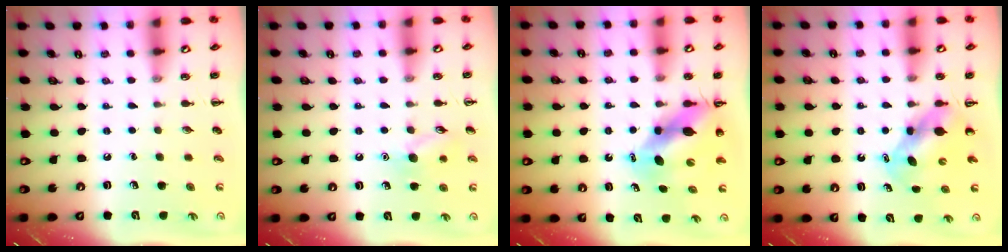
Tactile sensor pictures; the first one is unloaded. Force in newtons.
{"total": 8.7, "press": 8.5, "slide": 1.4}
{"total": 9.3, "press": 9.0, "slide": 2.5}
{"total": 5.4, "press": 5.4, "slide": 0.5}